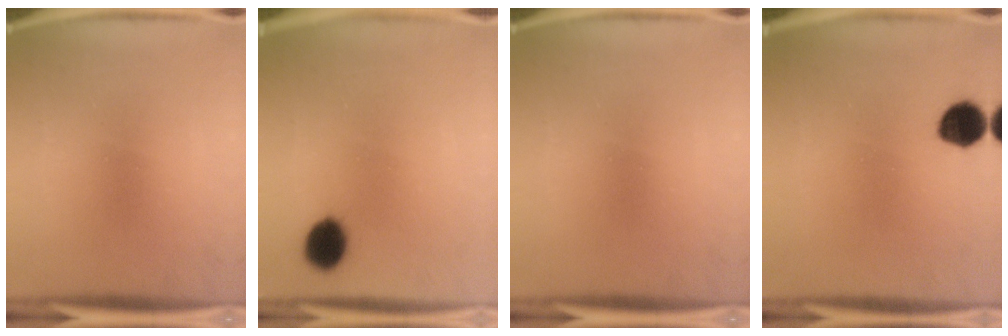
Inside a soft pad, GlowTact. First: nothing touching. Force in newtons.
{"total": 7.2}
{"total": 0.0}
{"total": 7.8}